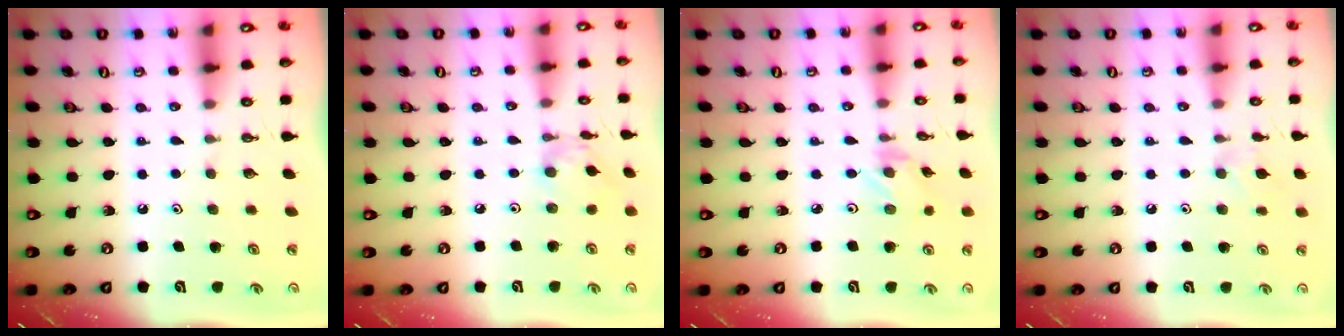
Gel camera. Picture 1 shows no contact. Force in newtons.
{"total": 3.6, "press": 3.6, "slide": 0.4}
{"total": 1.1, "press": 1.0, "slide": 0.4}
{"total": 6.7, "press": 6.7, "slide": 0.8}